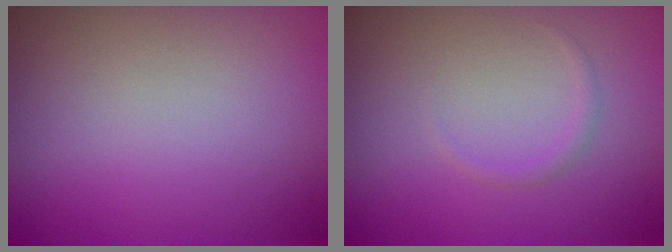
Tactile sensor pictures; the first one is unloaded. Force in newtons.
{"total": 0.7, "press": 0.7, "slide": 0.0}